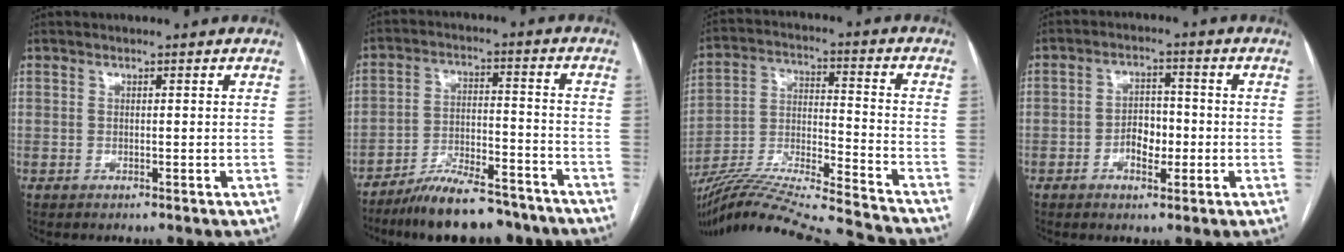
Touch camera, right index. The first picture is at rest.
{"total": 15.6, "force": [-13.2, 4.1, 7.1], "torque": [-0.111, 0.016, -0.209]}
{"total": 25.3, "force": [-23.3, 0.5, 9.9], "torque": [-0.182, -0.026, -0.371]}
{"total": 5.1, "force": [-1.6, 3.0, 3.8], "torque": [-0.066, 0.015, -0.024]}